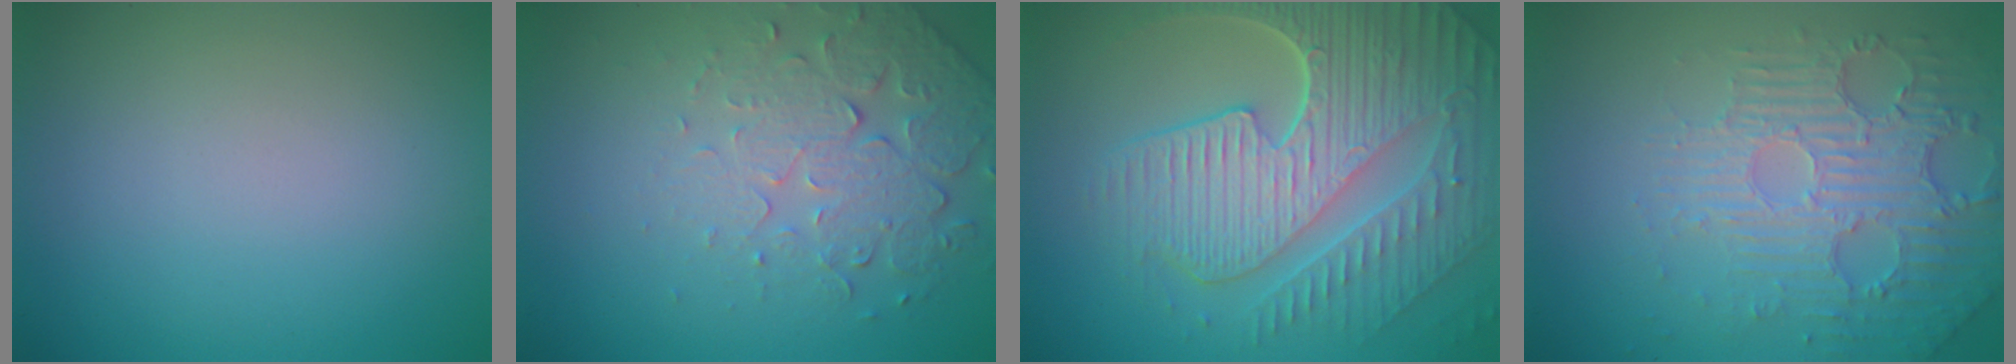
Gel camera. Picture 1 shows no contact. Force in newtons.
{"total": 5.2, "press": 3.7, "slide": 3.6}
{"total": 9.9, "press": 6.5, "slide": 7.4}
{"total": 6.1, "press": 3.8, "slide": 4.8}